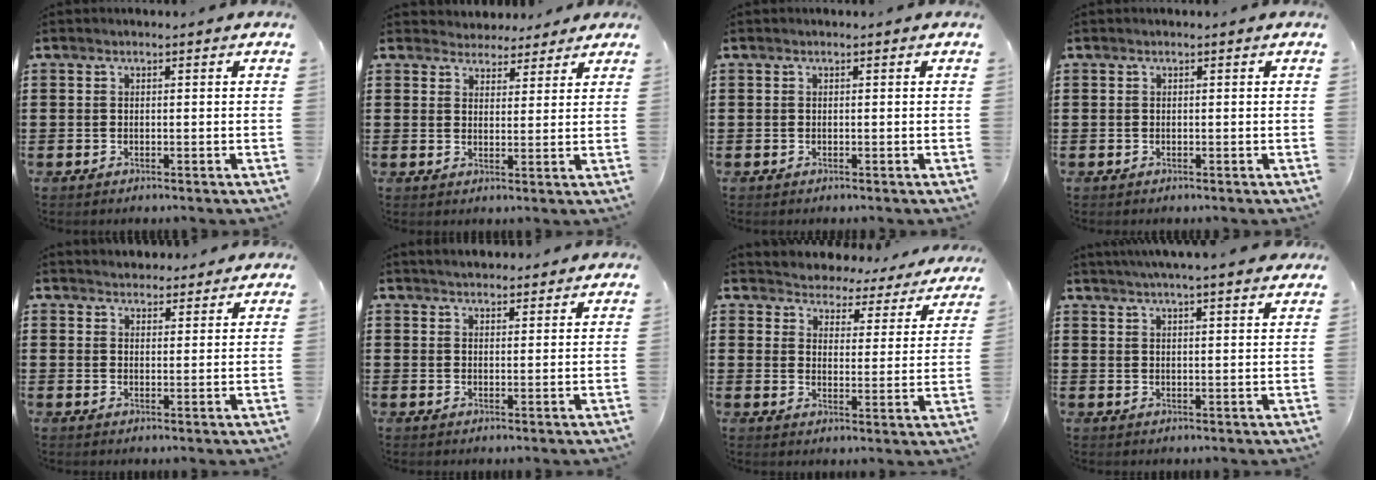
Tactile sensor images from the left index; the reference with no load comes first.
{"total": 3.5, "force": [3.2, 1.6, 0.0], "torque": [-0.013, -0.003, 0.060]}
{"total": 0.0}
{"total": 0.0}
{"total": 2.7, "force": [2.6, 0.6, -0.1], "torque": [-0.005, -0.003, 0.051]}
{"total": 2.4, "force": [2.4, 0.3, 0.2], "torque": [-0.009, -0.001, 0.046]}
{"total": 3.8, "force": [3.7, 0.4, -0.5], "torque": [-0.017, -0.034, 0.059]}
{"total": 3.9, "force": [3.6, -0.5, 1.4], "torque": [-0.039, -0.012, 0.063]}